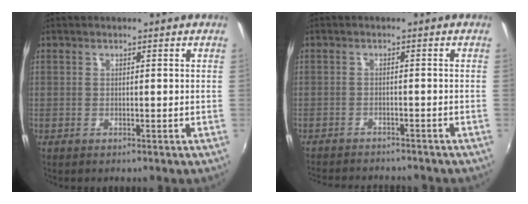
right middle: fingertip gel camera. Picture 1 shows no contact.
{"total": 8.3, "force": [-7.6, 1.7, 2.7], "torque": [-0.070, -0.014, -0.113]}